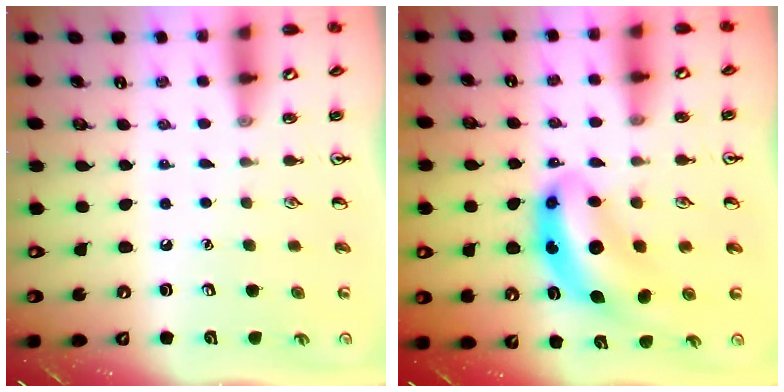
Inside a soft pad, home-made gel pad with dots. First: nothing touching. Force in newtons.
{"total": 9.4, "press": 9.0, "slide": 2.8}